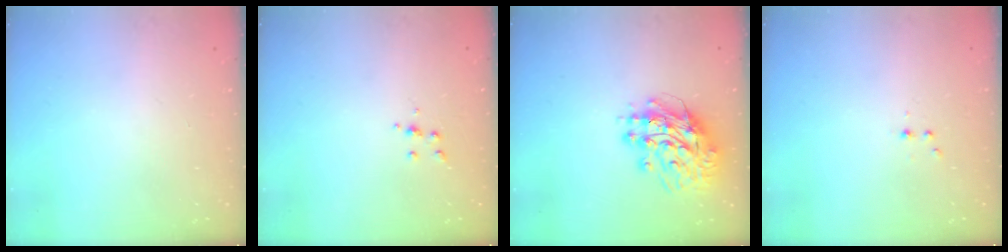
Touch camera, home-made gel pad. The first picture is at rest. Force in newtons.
{"total": 3.8, "press": 3.6, "slide": 0.9}
{"total": 13.7, "press": 13.7, "slide": 1.5}
{"total": 2.3, "press": 2.1, "slide": 0.9}